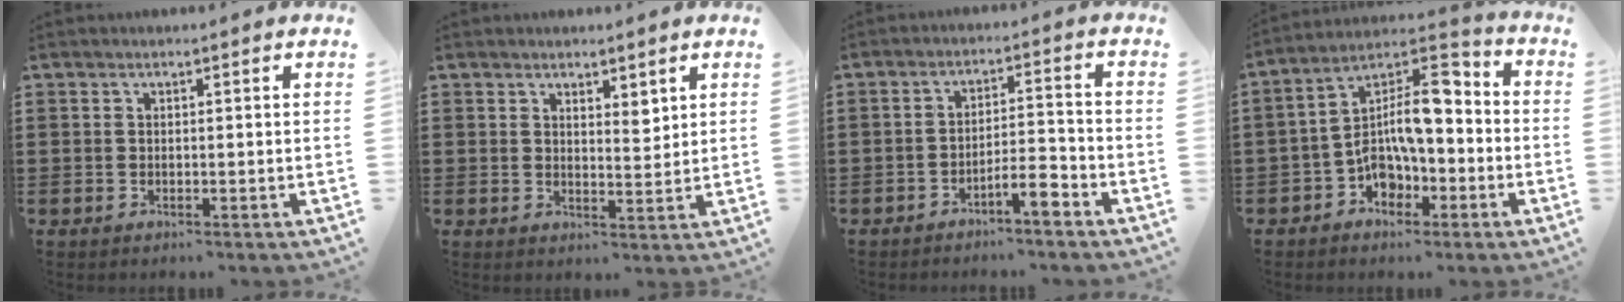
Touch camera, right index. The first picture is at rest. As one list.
[{"total": 2.6, "force": [2.3, 1.1, 0.8], "torque": [-0.005, -0.001, 0.039]}, {"total": 4.5, "force": [-3.5, 0.6, 2.7], "torque": [-0.048, 0.007, -0.066]}, {"total": 10.4, "force": [-2.1, 5.5, 8.5], "torque": [-0.159, -0.008, -0.047]}]